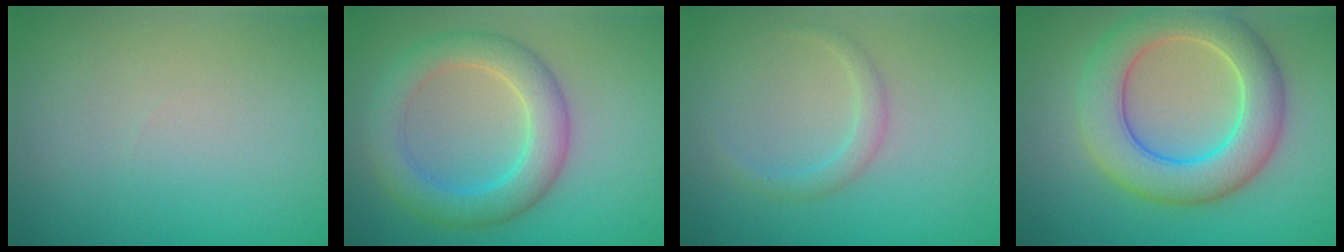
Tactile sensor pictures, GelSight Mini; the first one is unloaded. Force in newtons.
{"total": 5.2, "press": 5.2, "slide": 0.1}
{"total": 1.5, "press": 1.5, "slide": 0.1}
{"total": 7.6, "press": 7.6, "slide": 0.4}